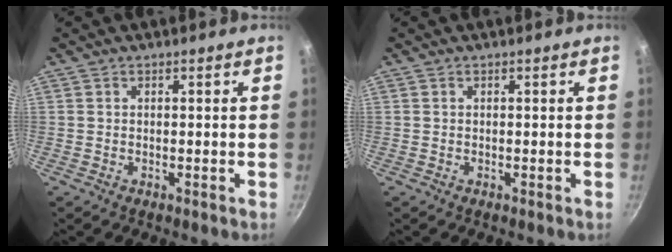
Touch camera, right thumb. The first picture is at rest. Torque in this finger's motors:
{"motor_torque": [0.00, 0.00, 0.19, -0.19, 0.00]}